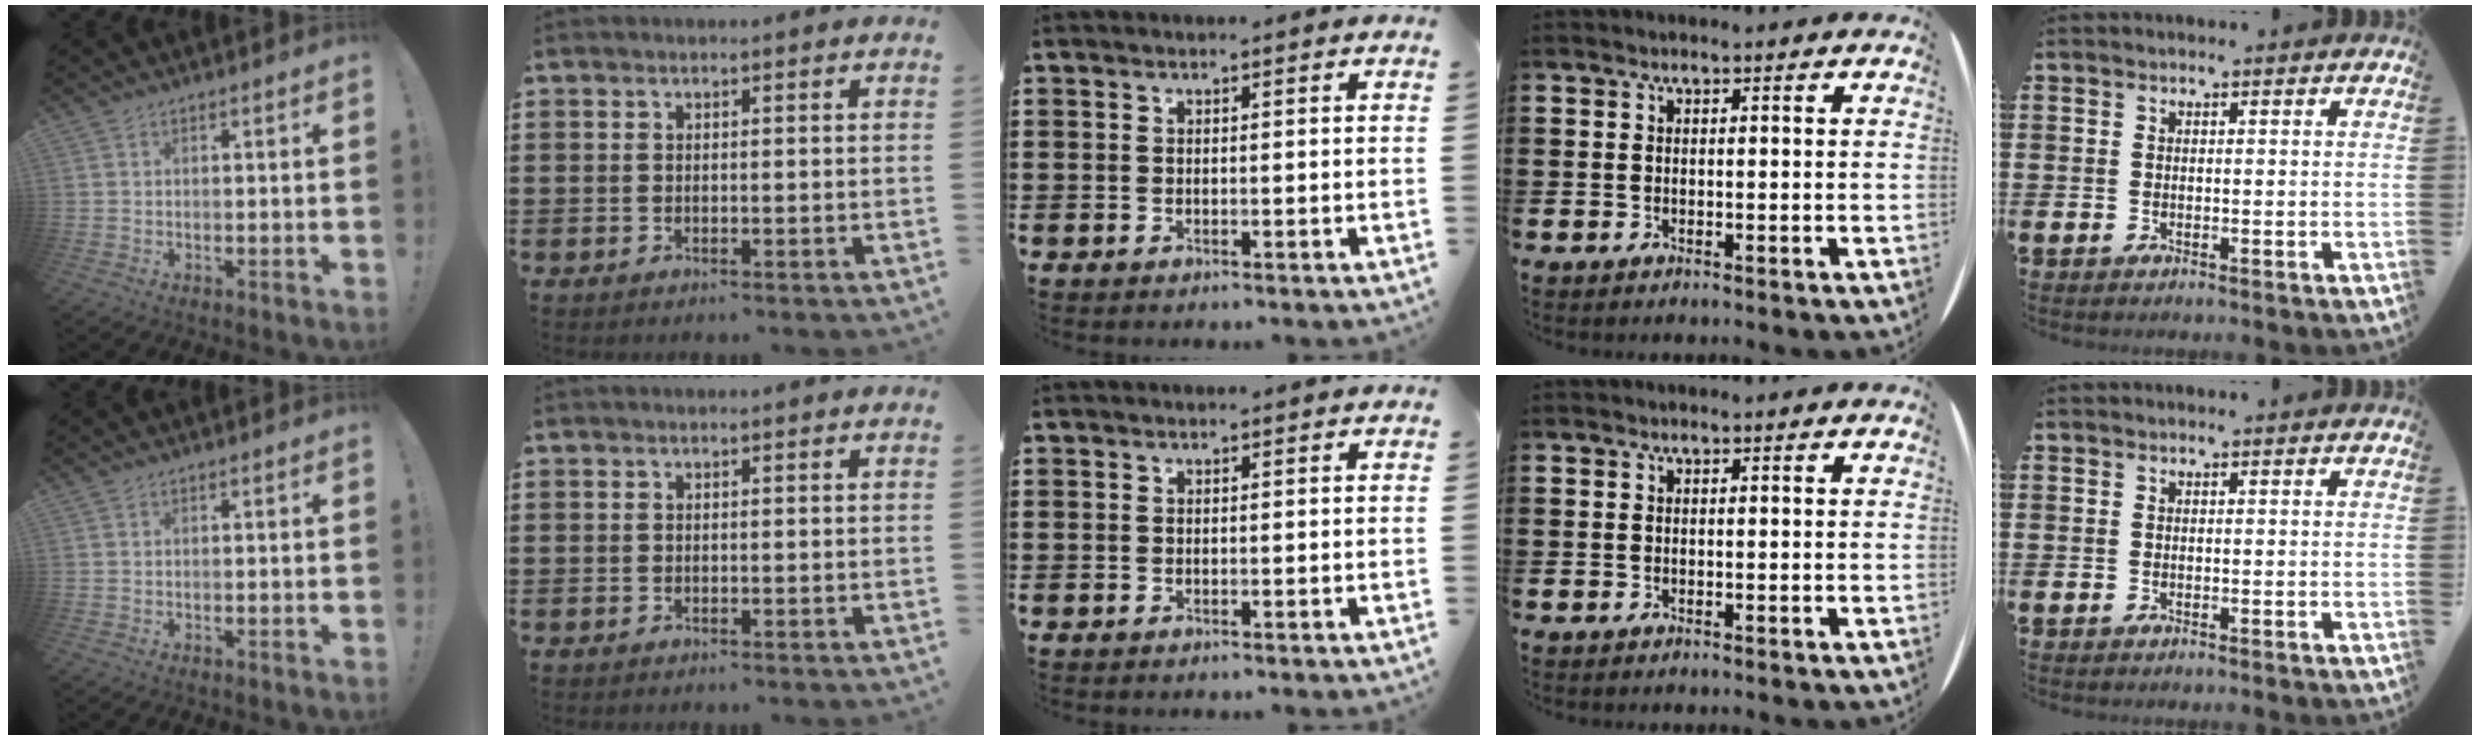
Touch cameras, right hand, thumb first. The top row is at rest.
{}